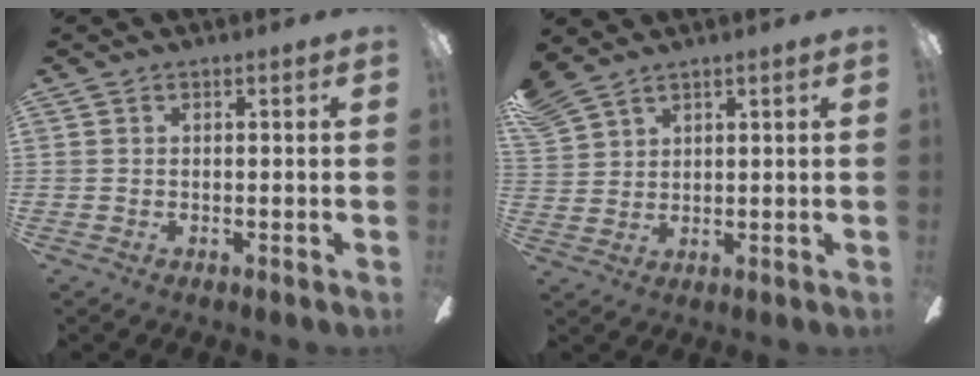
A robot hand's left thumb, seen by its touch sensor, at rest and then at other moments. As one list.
[{"total": 5.1, "force": [4.3, 2.2, 1.5], "torque": [-0.042, -0.016, 0.086]}]